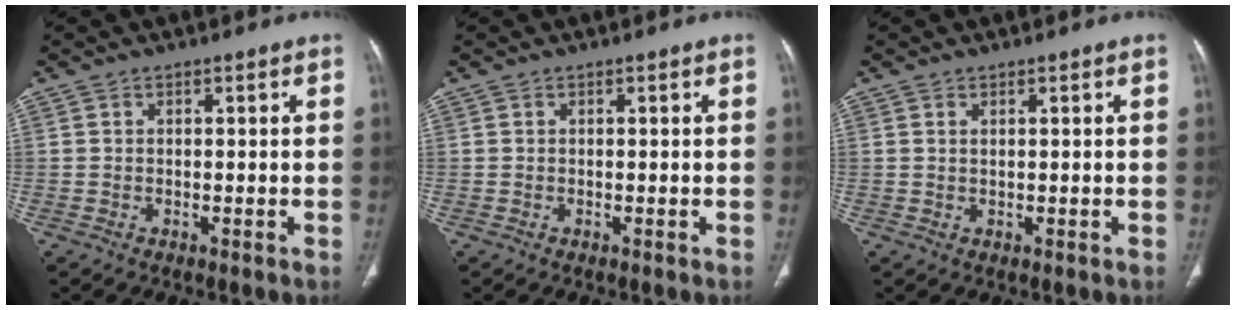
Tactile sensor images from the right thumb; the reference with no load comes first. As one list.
[{"total": 0.0}, {"total": 0.7, "force": [0.4, 0.2, 0.5], "torque": [-0.011, 0.001, 0.008]}]